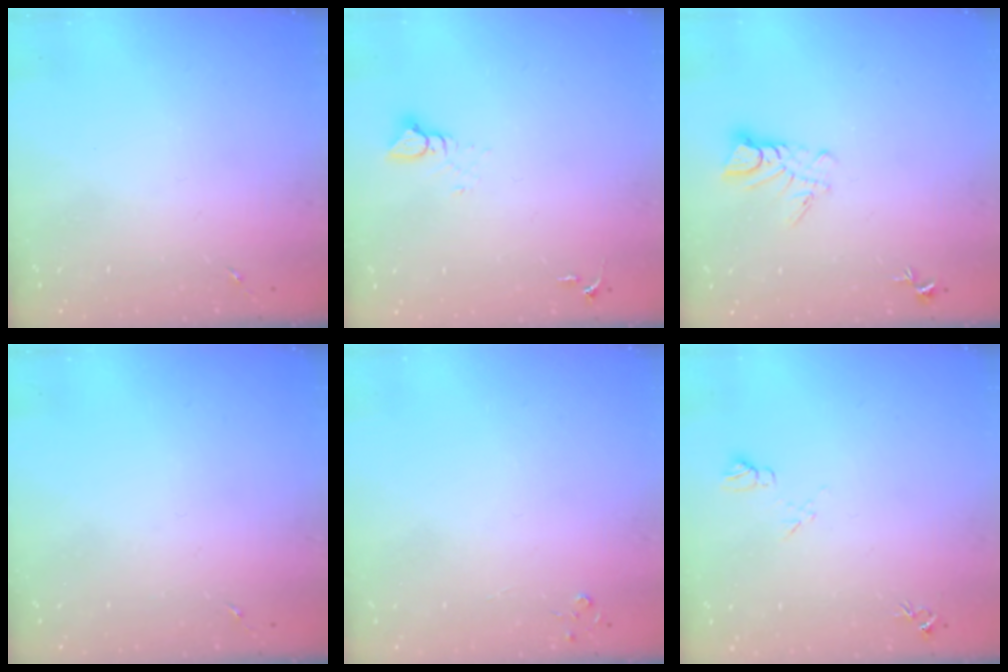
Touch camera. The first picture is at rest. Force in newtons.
{"total": 3.6, "press": 3.6, "slide": 0.2}
{"total": 5.9, "press": 5.9, "slide": 0.5}
{"total": 0.0}
{"total": 2.8, "press": 2.8, "slide": 0.3}
{"total": 6.7, "press": 6.7, "slide": 0.7}